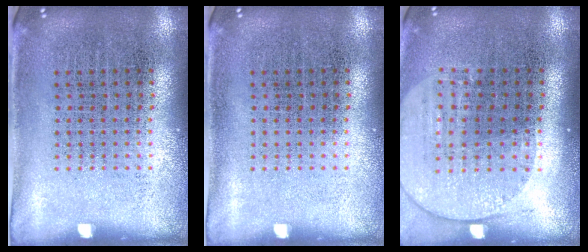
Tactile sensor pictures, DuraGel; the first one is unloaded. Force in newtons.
{"total": 0.0}
{"total": 1.6, "press": 1.4, "slide": 0.7}